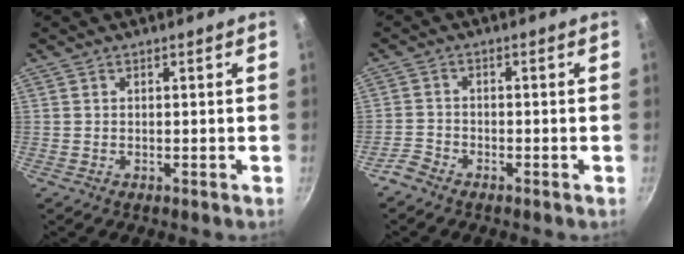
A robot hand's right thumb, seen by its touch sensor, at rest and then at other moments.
{"total": 2.8, "force": [-2.3, 1.3, 0.9], "torque": [-0.025, 0.020, -0.053]}